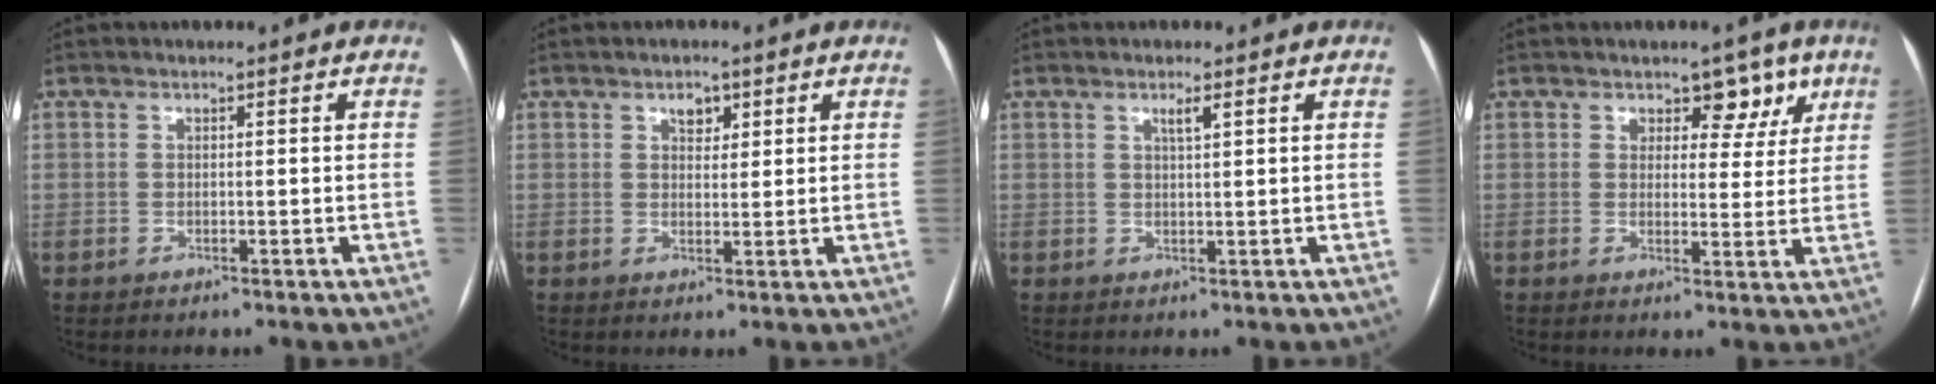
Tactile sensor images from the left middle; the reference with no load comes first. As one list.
[{"total": 2.2, "force": [1.3, 1.4, 1.2], "torque": [-0.018, 0.002, 0.020]}, {"total": 1.4, "force": [0.8, -0.1, 1.2], "torque": [-0.025, 0.000, 0.014]}, {"total": 5.0, "force": [3.1, 3.3, 2.2], "torque": [-0.006, 0.003, 0.037]}]